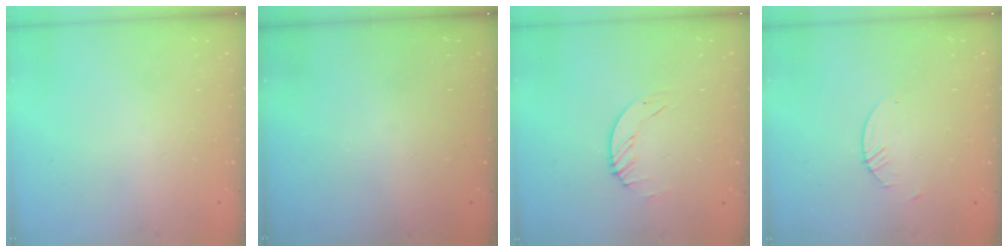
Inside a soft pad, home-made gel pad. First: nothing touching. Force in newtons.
{"total": 0.0}
{"total": 1.9, "press": 1.9, "slide": 0.2}
{"total": 0.8, "press": 0.8, "slide": 0.2}